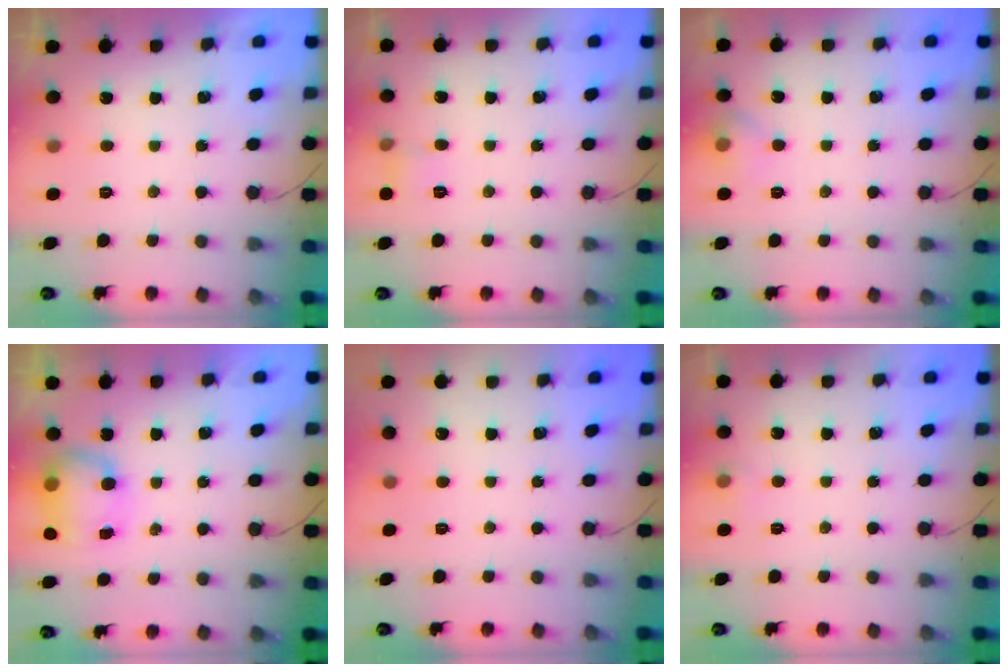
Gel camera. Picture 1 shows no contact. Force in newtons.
{"total": 4.7, "press": 4.5, "slide": 1.4}
{"total": 6.2, "press": 6.0, "slide": 1.7}
{"total": 8.0, "press": 8.0, "slide": 0.8}
{"total": 0.0}
{"total": 5.1, "press": 4.9, "slide": 1.1}